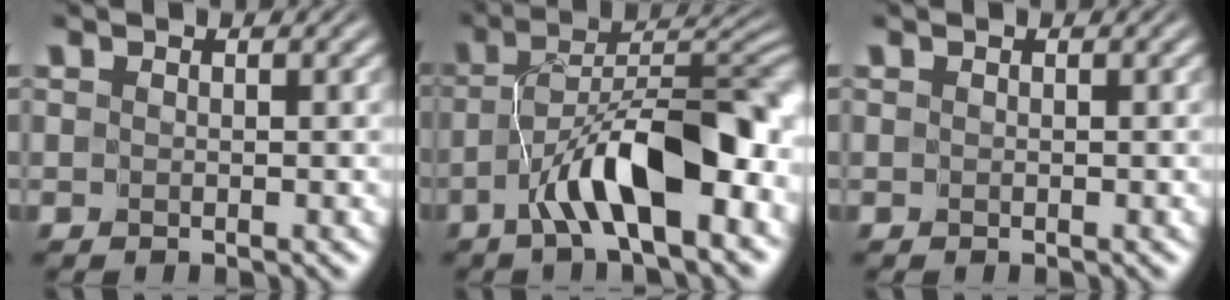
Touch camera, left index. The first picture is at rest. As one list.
[{"total": 9.7, "force": [-4.0, 3.0, 8.3], "torque": [-0.132, 0.016, -0.065]}, {"total": 0.0}]